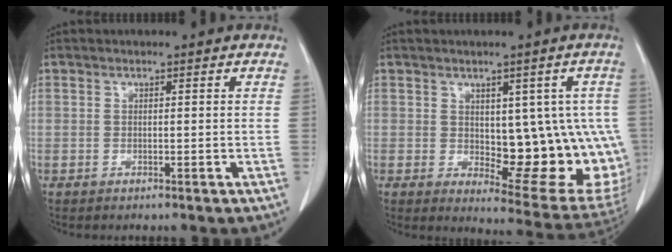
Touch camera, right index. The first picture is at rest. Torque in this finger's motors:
{"motor_torque": [0.44, 0.03, 0.27, 0.05]}